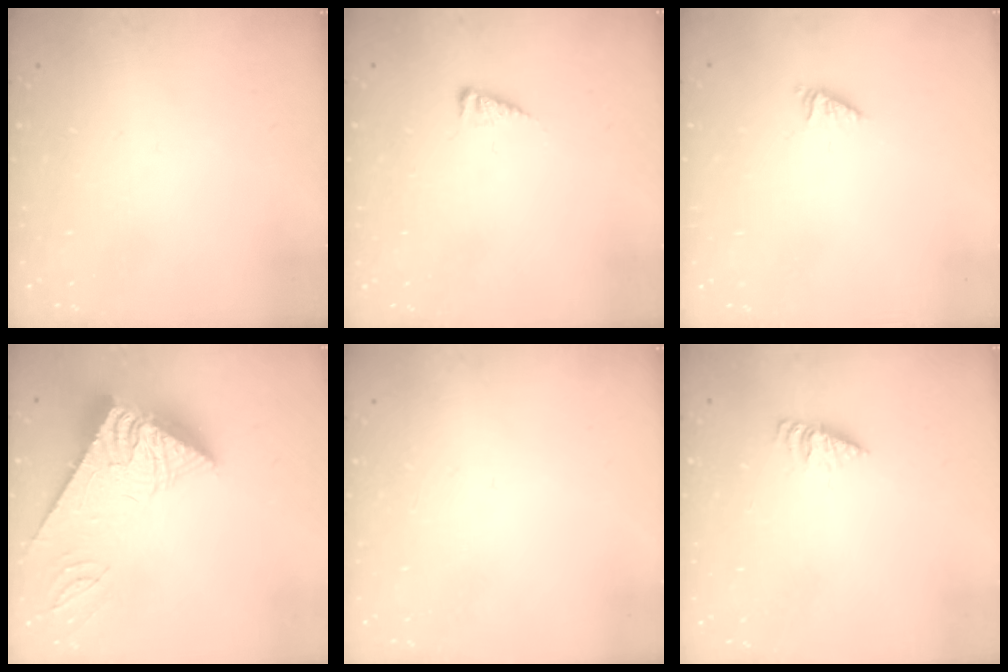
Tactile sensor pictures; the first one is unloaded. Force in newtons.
{"total": 3.2, "press": 3.2, "slide": 0.5}
{"total": 1.5, "press": 1.5, "slide": 0.3}
{"total": 11.1, "press": 10.9, "slide": 2.1}
{"total": 0.0}
{"total": 2.6, "press": 2.6, "slide": 0.4}